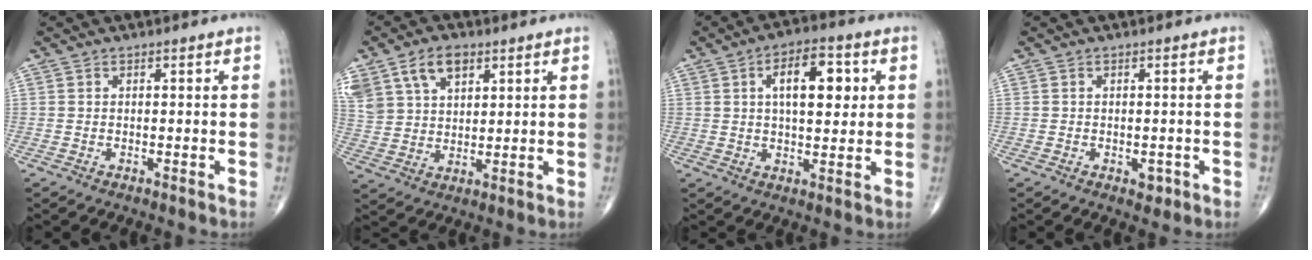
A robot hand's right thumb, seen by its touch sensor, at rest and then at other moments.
{"total": 13.5, "force": [7.0, 8.8, 7.5], "torque": [-0.152, -0.002, 0.138]}
{"total": 10.6, "force": [2.8, 5.0, 8.9], "torque": [-0.111, 0.001, 0.039]}
{"total": 1.8, "force": [-0.7, 1.2, 1.2], "torque": [-0.006, 0.000, -0.007]}